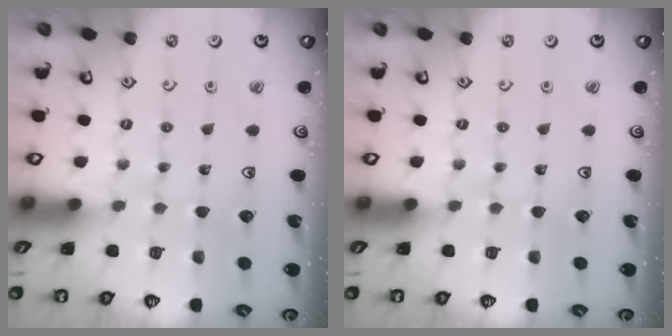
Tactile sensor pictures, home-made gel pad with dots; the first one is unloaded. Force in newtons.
{"total": 0.0}